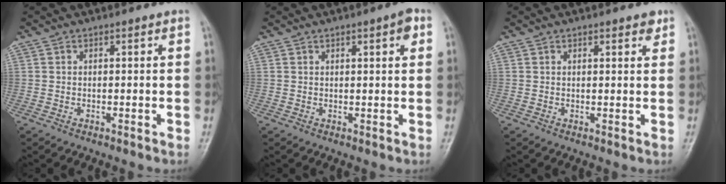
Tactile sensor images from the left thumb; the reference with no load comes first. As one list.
[{"total": 3.0, "force": [1.3, 0.7, 2.6], "torque": [-0.033, -0.002, 0.017]}, {"total": 2.3, "force": [1.5, 0.8, 1.5], "torque": [-0.012, -0.006, 0.018]}]